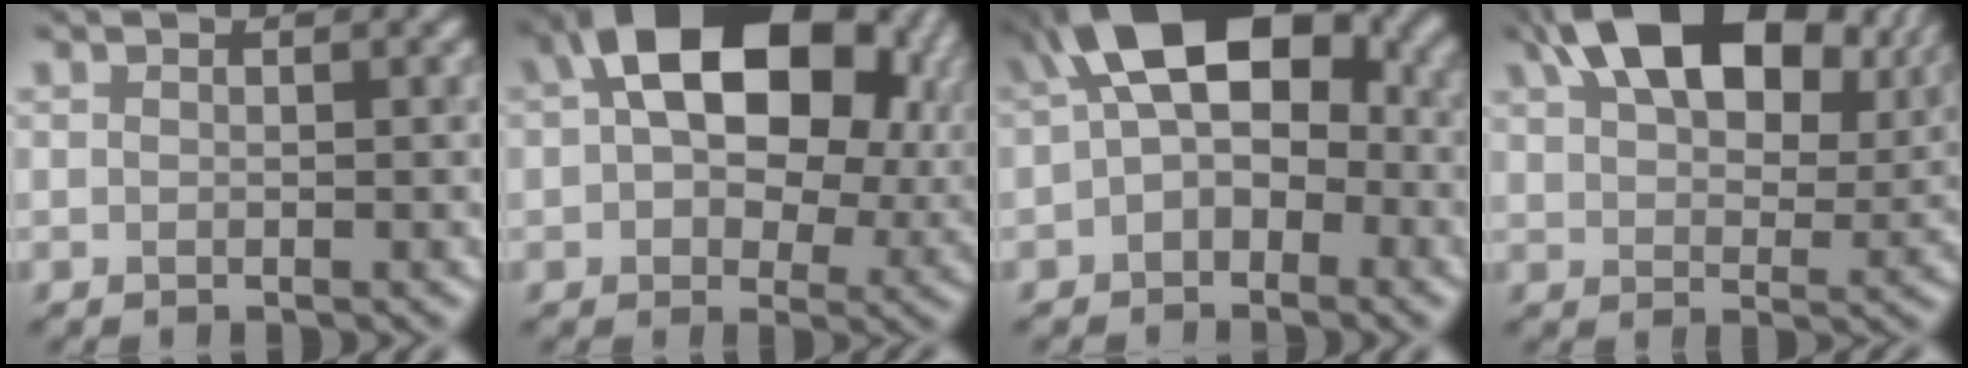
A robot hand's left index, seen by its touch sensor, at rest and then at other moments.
{"total": 15.9, "force": [5.4, 10.0, 11.1], "torque": [-0.156, 0.018, 0.102]}
{"total": 12.0, "force": [1.8, 7.1, 9.5], "torque": [-0.129, 0.034, 0.011]}
{"total": 13.9, "force": [7.6, 7.4, 9.0], "torque": [-0.140, 0.022, 0.136]}